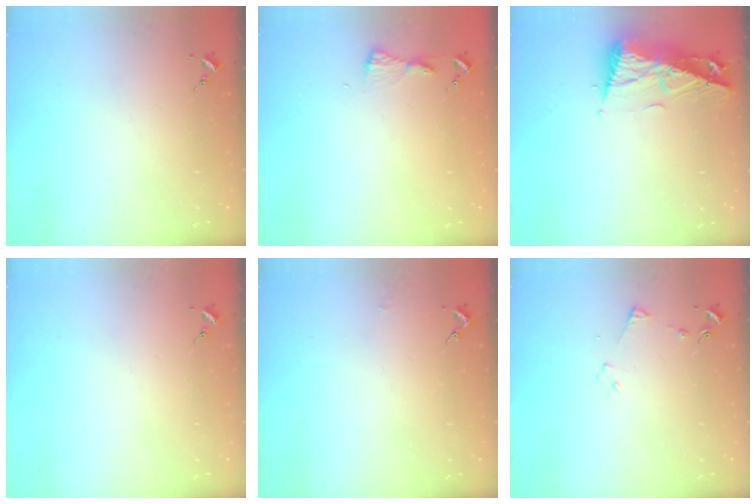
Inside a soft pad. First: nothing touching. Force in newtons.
{"total": 3.9, "press": 3.9, "slide": 0.4}
{"total": 11.0, "press": 10.9, "slide": 1.3}
{"total": 0.0}
{"total": 1.4, "press": 1.4, "slide": 0.1}
{"total": 4.5, "press": 4.5, "slide": 0.6}